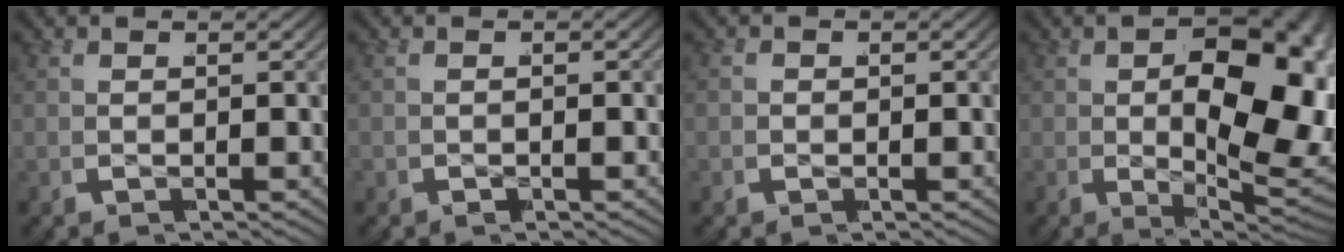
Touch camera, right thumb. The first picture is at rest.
{"total": 0.7, "force": [-0.5, 0.3, 0.3], "torque": [-0.005, -0.001, -0.009]}
{"total": 0.9, "force": [-0.3, 0.9, 0.2], "torque": [-0.004, -0.001, -0.005]}
{"total": 16.5, "force": [-2.0, 9.3, 13.4], "torque": [-0.206, -0.050, -0.007]}